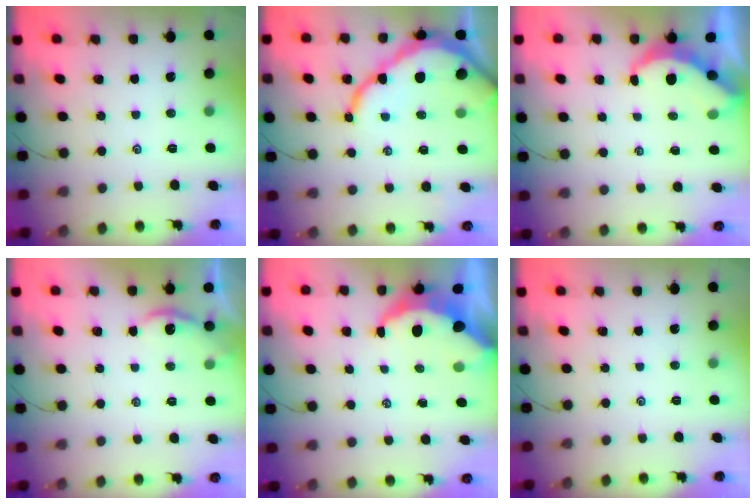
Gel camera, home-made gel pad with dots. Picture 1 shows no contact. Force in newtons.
{"total": 13.8, "press": 13.7, "slide": 1.5}
{"total": 4.8, "press": 4.7, "slide": 0.5}
{"total": 2.9, "press": 2.9, "slide": 0.1}
{"total": 7.2, "press": 7.2, "slide": 0.9}
{"total": 0.0}